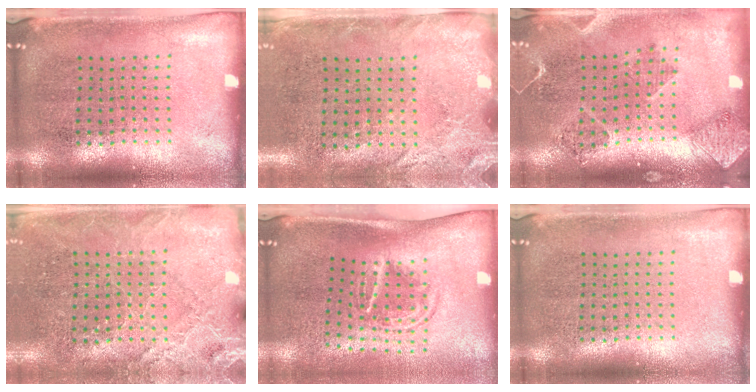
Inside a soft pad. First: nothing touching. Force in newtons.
{"total": 2.6, "press": 2.1, "slide": 1.5}
{"total": 1.6, "press": 1.5, "slide": 0.6}
{"total": 2.7, "press": 2.7, "slide": 0.3}
{"total": 1.8, "press": 1.2, "slide": 1.3}
{"total": 0.0}